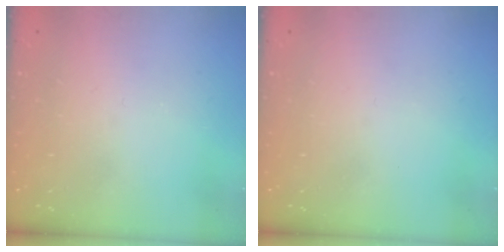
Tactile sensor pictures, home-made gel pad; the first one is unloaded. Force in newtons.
{"total": 0.0}